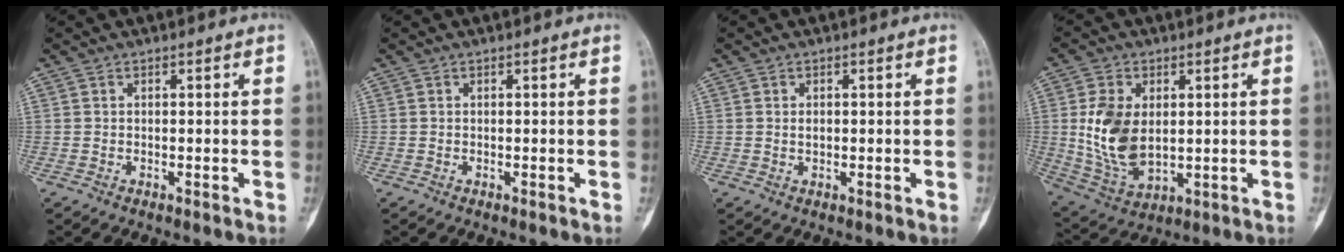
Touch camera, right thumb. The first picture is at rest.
{"total": 0.0}
{"total": 1.1, "force": [0.2, 0.7, 0.8], "torque": [-0.013, 0.000, 0.006]}
{"total": 12.7, "force": [1.4, 8.0, 9.8], "torque": [-0.182, -0.012, 0.042]}